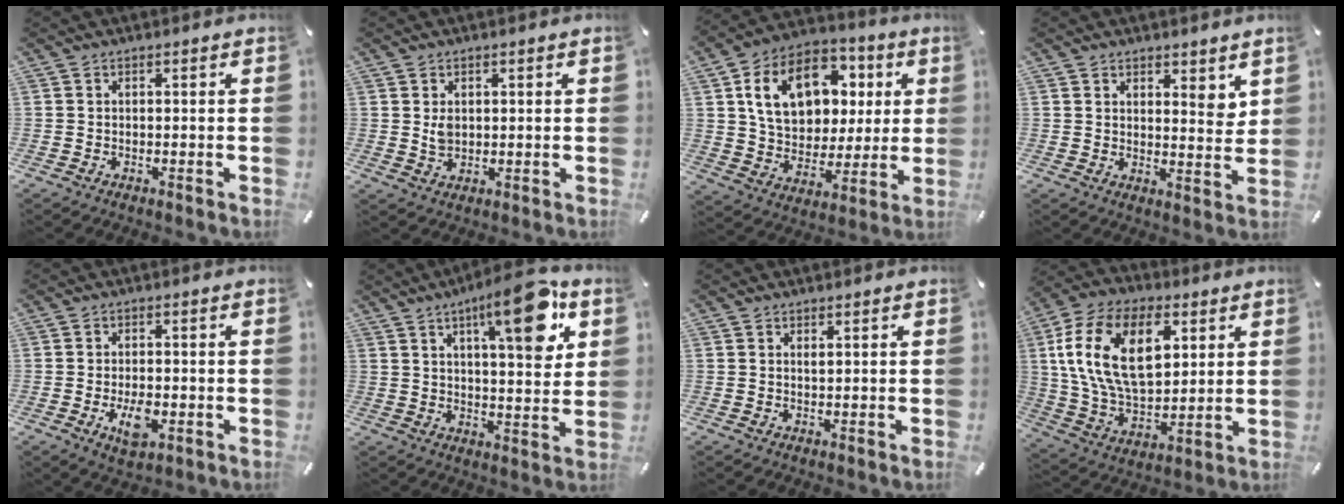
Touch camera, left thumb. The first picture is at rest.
{"total": 2.8, "force": [0.9, 2.2, 1.5], "torque": [-0.025, -0.001, 0.015]}
{"total": 16.6, "force": [5.3, 13.0, 8.9], "torque": [-0.153, 0.000, 0.106]}
{"total": 4.9, "force": [3.4, 2.8, 2.1], "torque": [-0.012, -0.025, 0.055]}
{"total": 5.7, "force": [-1.7, 2.9, 4.6], "torque": [-0.086, 0.001, -0.032]}
{"total": 17.0, "force": [8.4, 5.6, 13.6], "torque": [-0.181, -0.037, 0.124]}
{"total": 0.5, "force": [0.4, 0.1, 0.3], "torque": [-0.008, -0.001, 0.008]}
{"total": 20.6, "force": [6.4, 12.6, 15.0], "torque": [-0.312, -0.003, 0.107]}